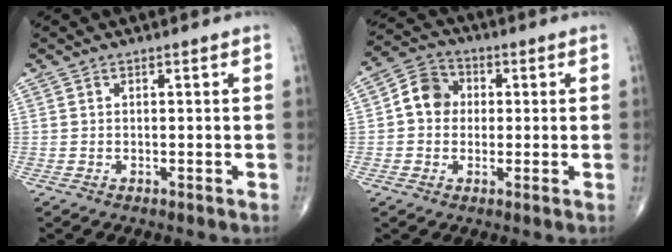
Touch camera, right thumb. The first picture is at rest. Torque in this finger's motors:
{"motor_torque": [0.67, 1.30, 0.39, -0.13, 0.04]}